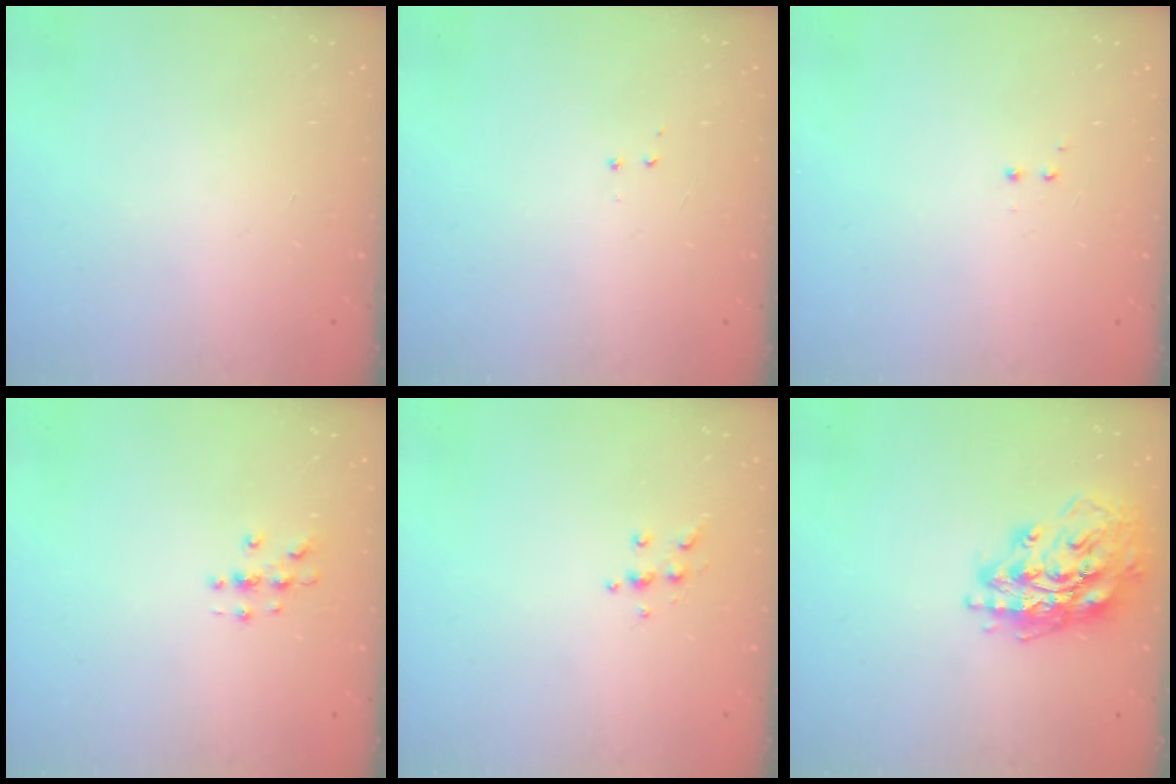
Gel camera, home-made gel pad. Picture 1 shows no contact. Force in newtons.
{"total": 3.5, "press": 3.5, "slide": 0.5}
{"total": 1.2, "press": 1.0, "slide": 0.6}
{"total": 2.9, "press": 2.9, "slide": 0.3}
{"total": 6.7, "press": 6.7, "slide": 0.8}
{"total": 17.5, "press": 17.5, "slide": 0.9}